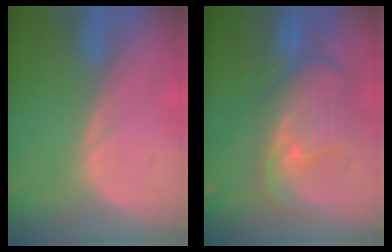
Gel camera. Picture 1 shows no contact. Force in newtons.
{"total": 11.0, "press": 9.6, "slide": 5.3}